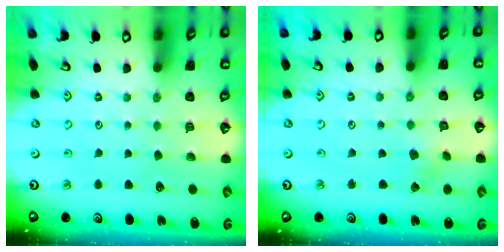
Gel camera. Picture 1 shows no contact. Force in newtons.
{"total": 2.2, "press": 2.2, "slide": 0.3}